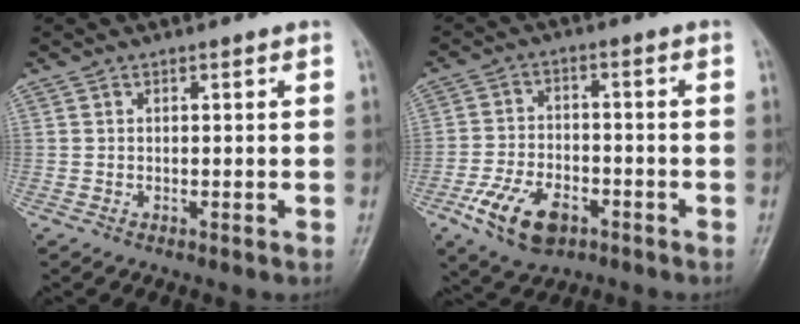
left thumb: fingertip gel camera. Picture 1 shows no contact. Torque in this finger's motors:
{"motor_torque": [-0.54, 1.14, 1.06, 0.56, 0.28]}